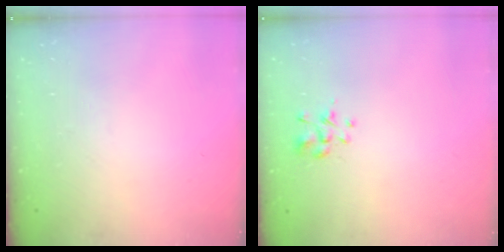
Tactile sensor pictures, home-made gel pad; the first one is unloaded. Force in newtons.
{"total": 2.3, "press": 2.1, "slide": 0.9}